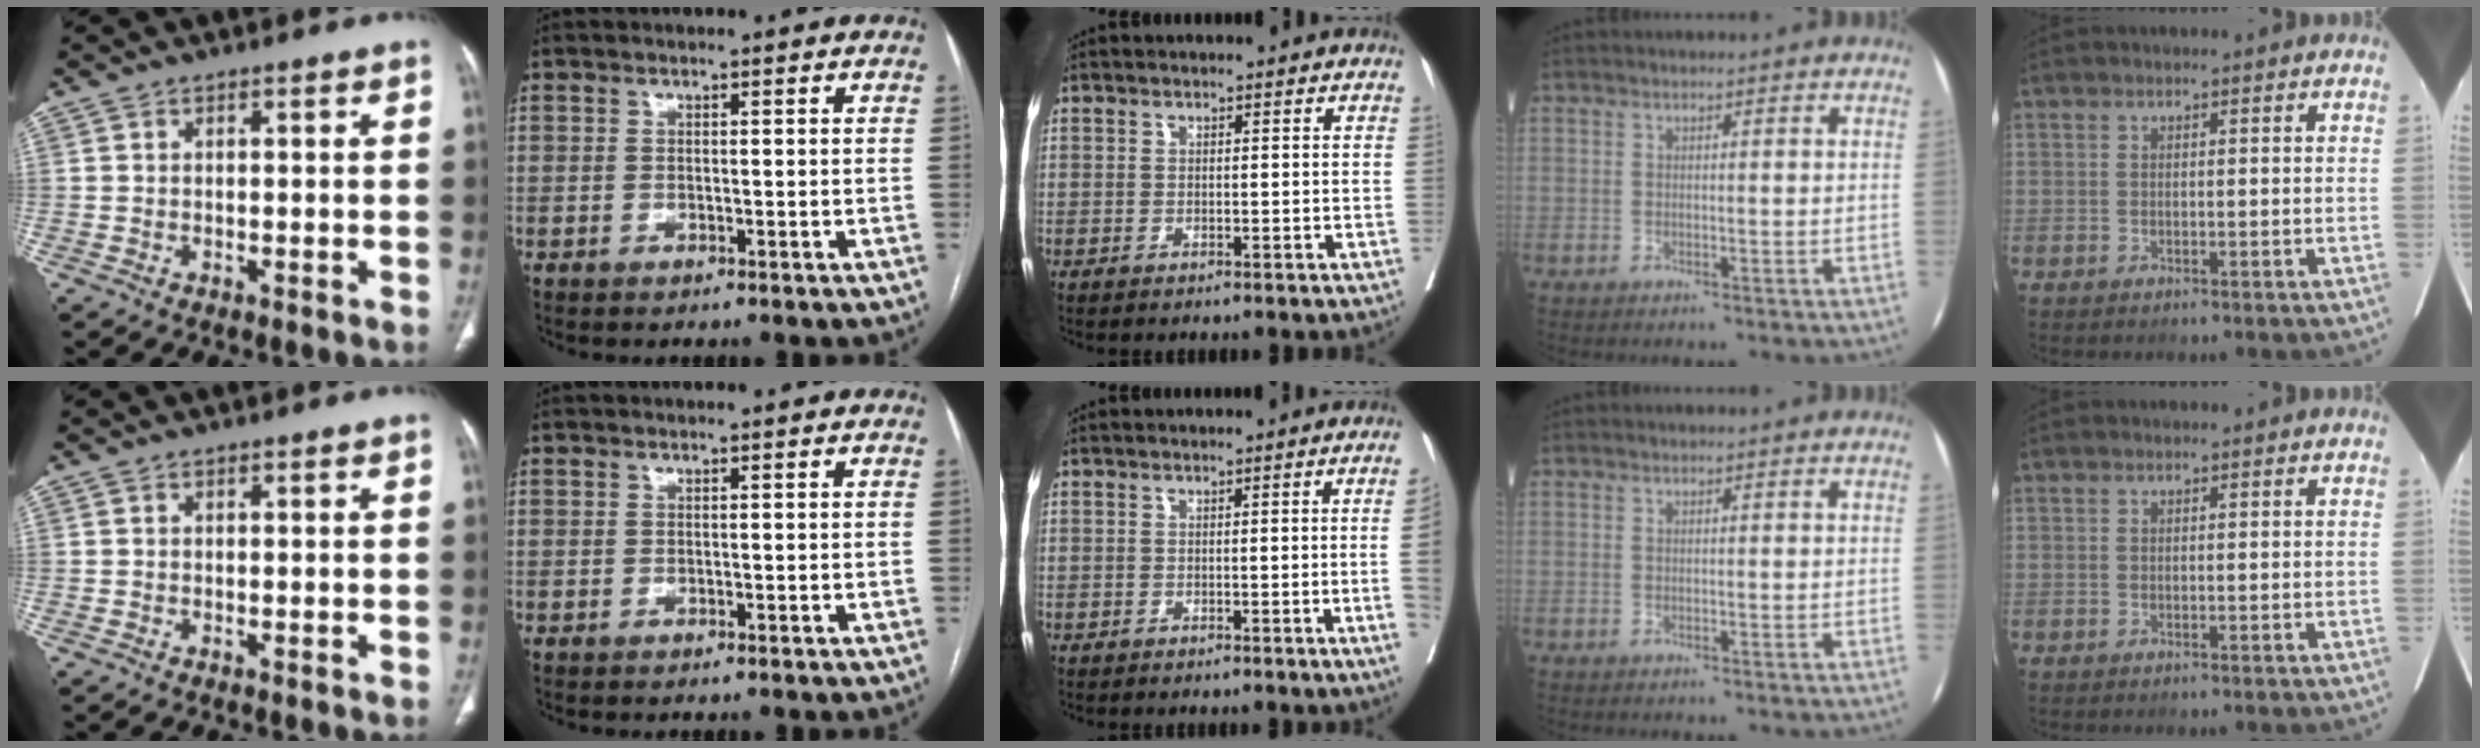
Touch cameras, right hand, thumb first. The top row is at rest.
{"middle": {"total": 3.0, "force": [-0.8, -0.3, 2.9], "torque": [-0.042, 0.002, -0.011]}}